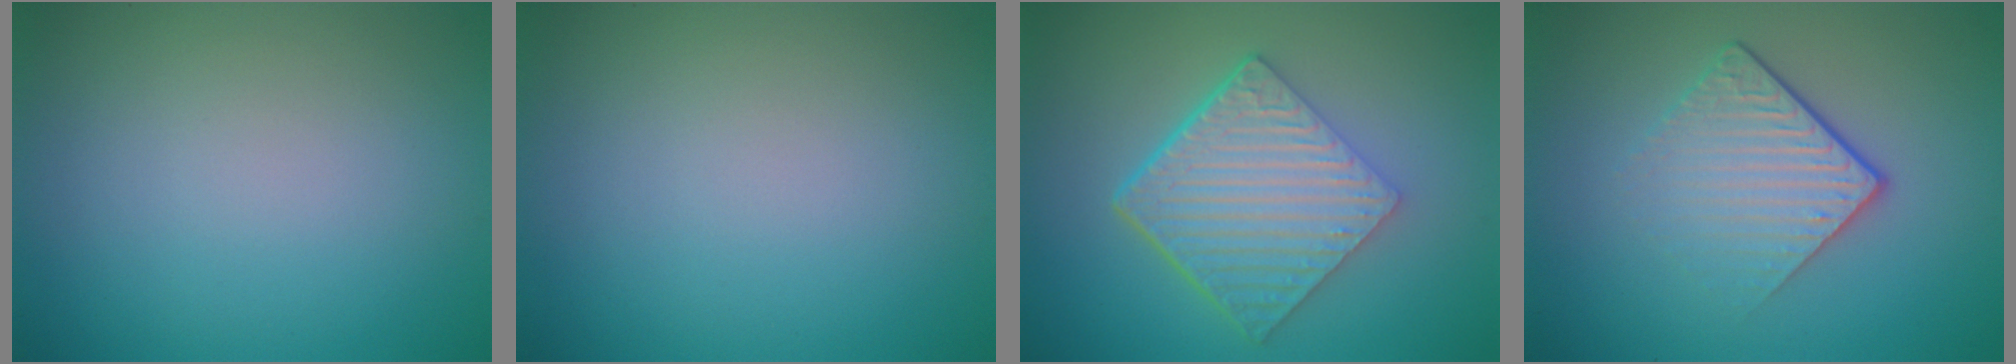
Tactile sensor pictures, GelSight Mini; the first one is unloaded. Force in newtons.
{"total": 0.0}
{"total": 7.0, "press": 4.7, "slide": 5.2}
{"total": 4.4, "press": 2.7, "slide": 3.4}